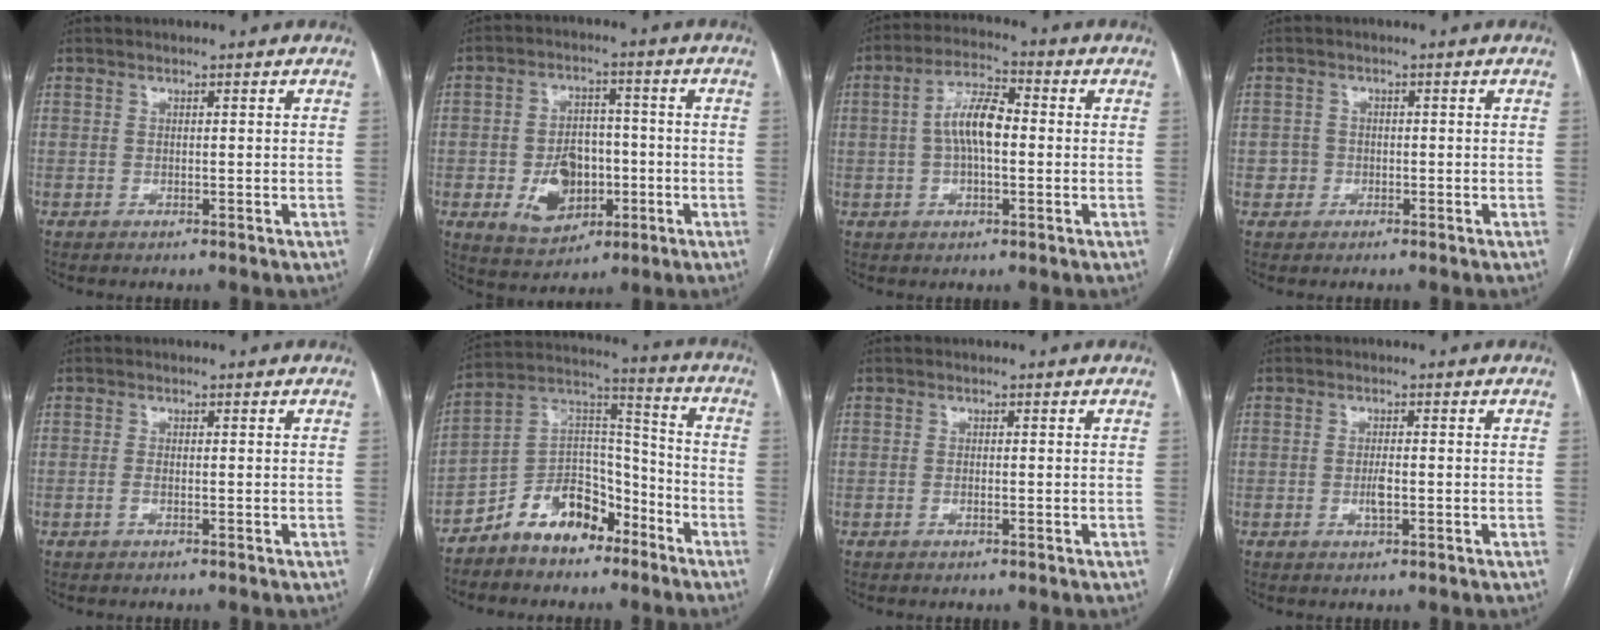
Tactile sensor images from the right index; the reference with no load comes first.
{"total": 10.0, "force": [-2.6, 6.9, 6.7], "torque": [-0.127, 0.012, -0.032]}
{"total": 7.6, "force": [0.0, 2.8, 7.1], "torque": [-0.142, 0.020, -0.004]}
{"total": 2.0, "force": [-0.7, 1.8, 0.1], "torque": [0.004, 0.010, -0.015]}
{"total": 1.1, "force": [-0.5, 0.4, 0.9], "torque": [-0.020, 0.001, -0.009]}
{"total": 12.1, "force": [-8.2, 6.6, 5.9], "torque": [-0.110, 0.040, -0.146]}
{"total": 0.9, "force": [-0.4, 0.2, 0.8], "torque": [-0.015, 0.001, -0.006]}
{"total": 2.2, "force": [-0.6, 0.5, 2.0], "torque": [-0.042, -0.001, -0.009]}